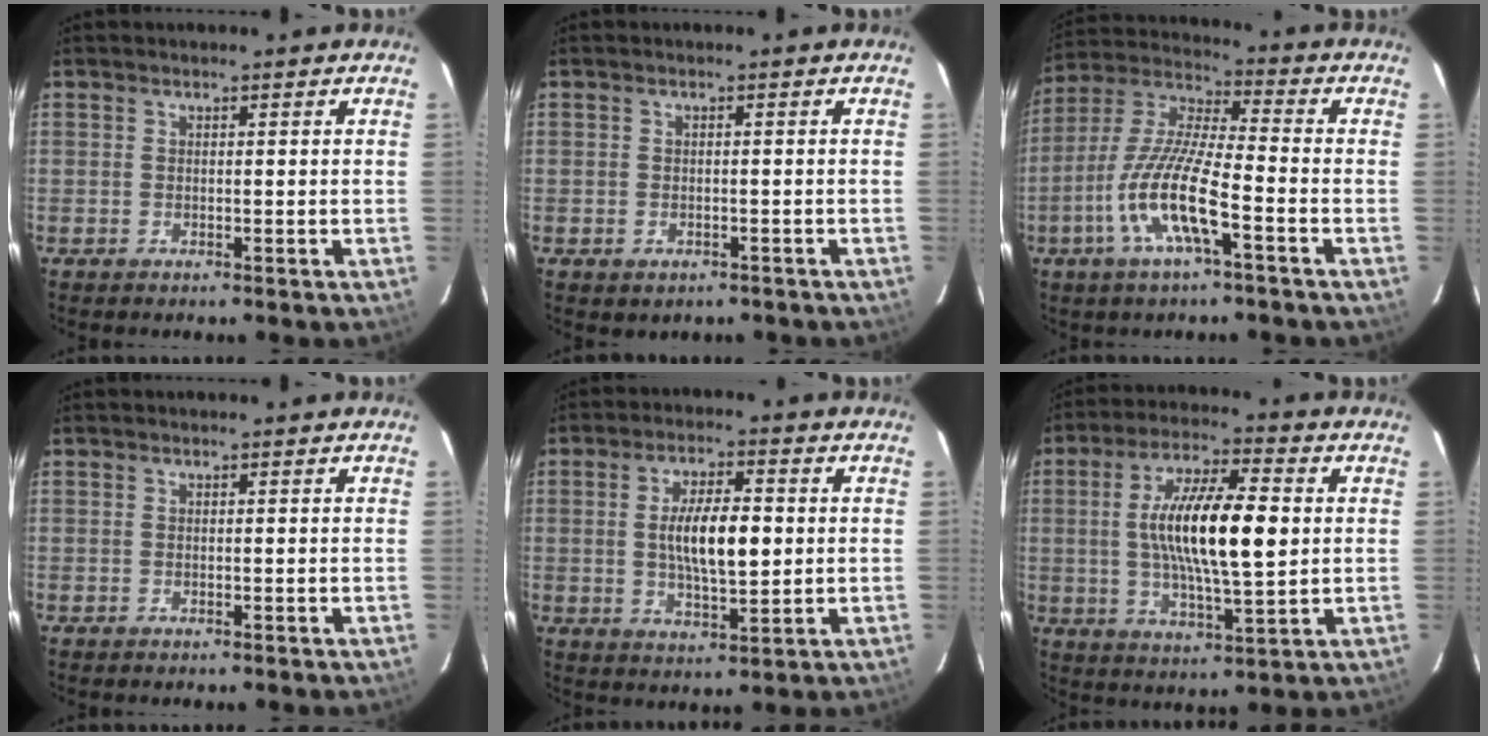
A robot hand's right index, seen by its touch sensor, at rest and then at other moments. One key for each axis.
{"total": 2.5, "fx": -1.2, "fy": 2.0, "fz": 0.8, "tx": -0.022, "ty": -0.003, "tz": -0.009}
{"total": 13.5, "fx": -5.7, "fy": 2.1, "fz": 12.0, "tx": -0.251, "ty": -0.008, "tz": -0.113}
{"total": 0.0}
{"total": 9.9, "fx": 0.6, "fy": 3.6, "fz": 9.2, "tx": -0.168, "ty": 0.001, "tz": 0.014}
{"total": 15.6, "fx": 1.5, "fy": 4.1, "fz": 15.0, "tx": -0.275, "ty": 0.006, "tz": 0.025}